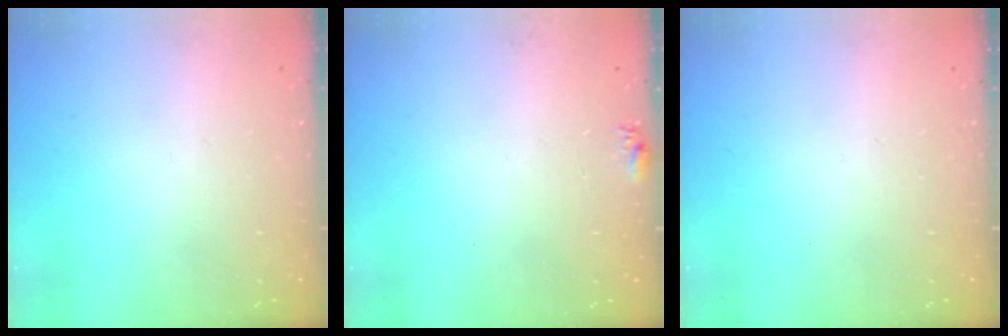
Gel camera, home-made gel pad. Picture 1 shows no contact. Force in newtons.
{"total": 5.0, "press": 4.9, "slide": 0.6}
{"total": 0.0}